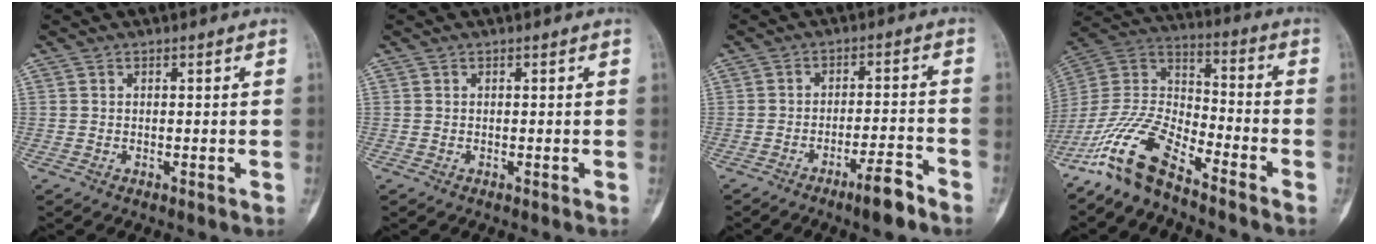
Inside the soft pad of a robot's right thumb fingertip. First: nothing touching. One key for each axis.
{"total": 0.0}
{"total": 6.3, "fx": -4.4, "fy": 0.9, "fz": 4.4, "tx": -0.076, "ty": 0.028, "tz": -0.071}
{"total": 14.5, "fx": -10.9, "fy": 4.6, "fz": 8.4, "tx": -0.166, "ty": 0.070, "tz": -0.217}